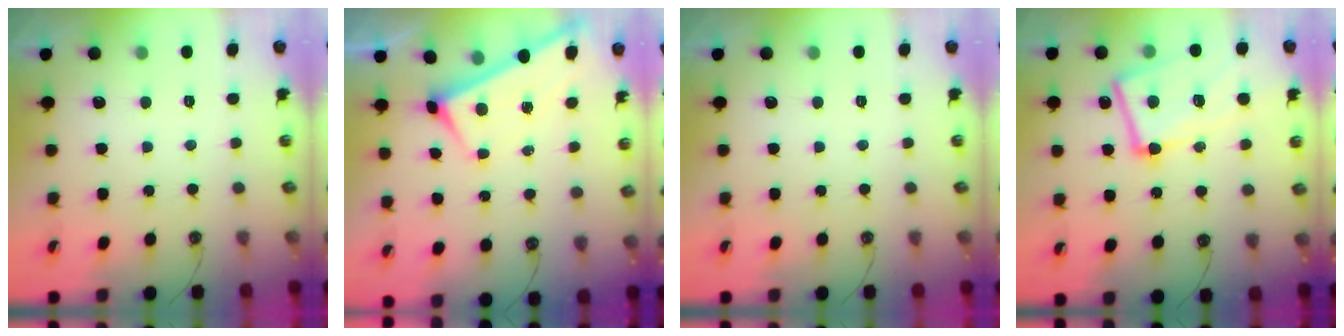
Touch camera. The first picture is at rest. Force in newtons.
{"total": 1.6, "press": 1.6, "slide": 0.1}
{"total": 0.0}
{"total": 11.4, "press": 11.2, "slide": 2.3}